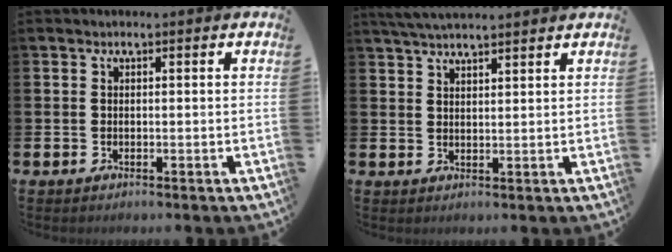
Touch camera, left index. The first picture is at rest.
{"total": 4.0, "force": [3.8, 0.3, 1.1], "torque": [-0.024, -0.011, 0.070]}